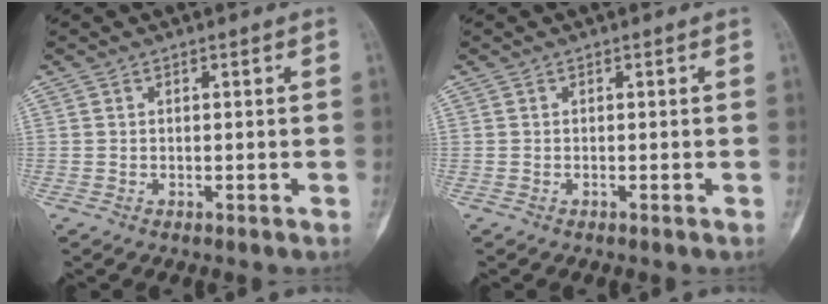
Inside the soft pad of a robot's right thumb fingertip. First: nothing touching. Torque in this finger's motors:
{"motor_torque": [-0.21, -0.33, 0.14, 0.15, -0.11]}